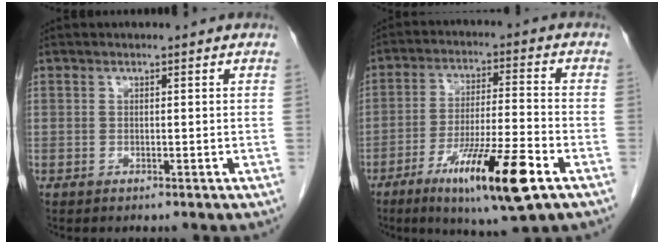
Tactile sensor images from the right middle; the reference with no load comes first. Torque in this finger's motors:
{"motor_torque": [1.10, -1.04, 0.32, 0.16]}